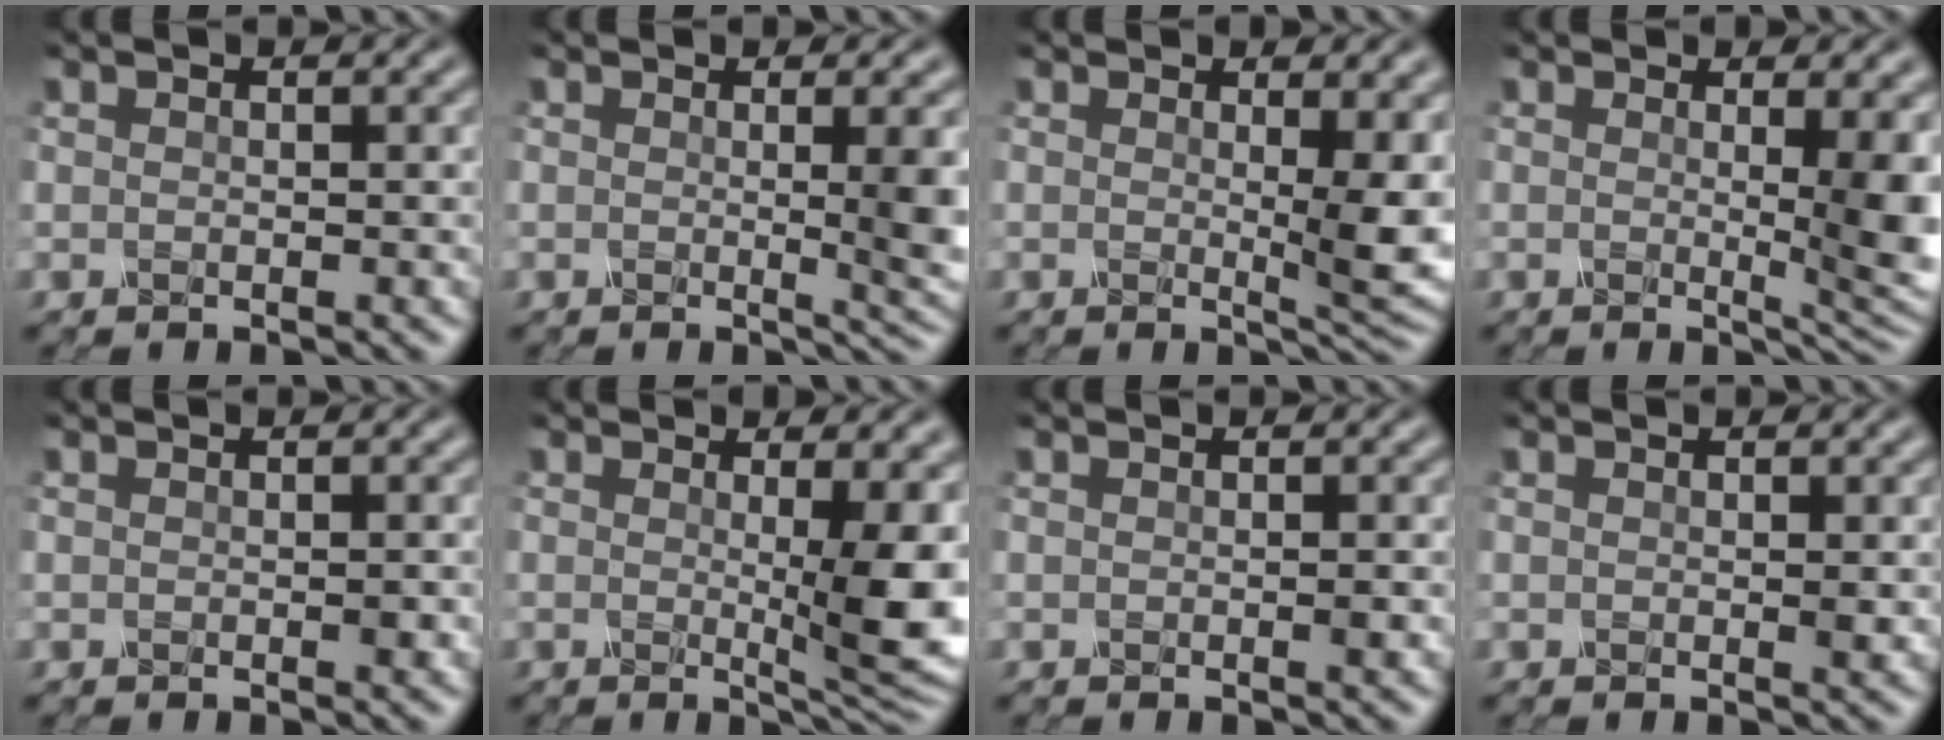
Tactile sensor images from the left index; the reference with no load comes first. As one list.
[{"total": 3.8, "force": [0.5, 1.0, 3.7], "torque": [-0.039, -0.008, 0.004]}, {"total": 4.4, "force": [1.0, 1.1, 4.2], "torque": [-0.058, -0.011, 0.016]}, {"total": 5.5, "force": [0.9, 1.5, 5.2], "torque": [-0.060, -0.013, 0.014]}, {"total": 0.0}, {"total": 6.0, "force": [0.6, 1.4, 5.9], "torque": [-0.076, -0.012, 0.010]}, {"total": 0.0}, {"total": 0.5, "force": [0.2, 0.2, 0.4], "torque": [-0.010, -0.001, 0.004]}]